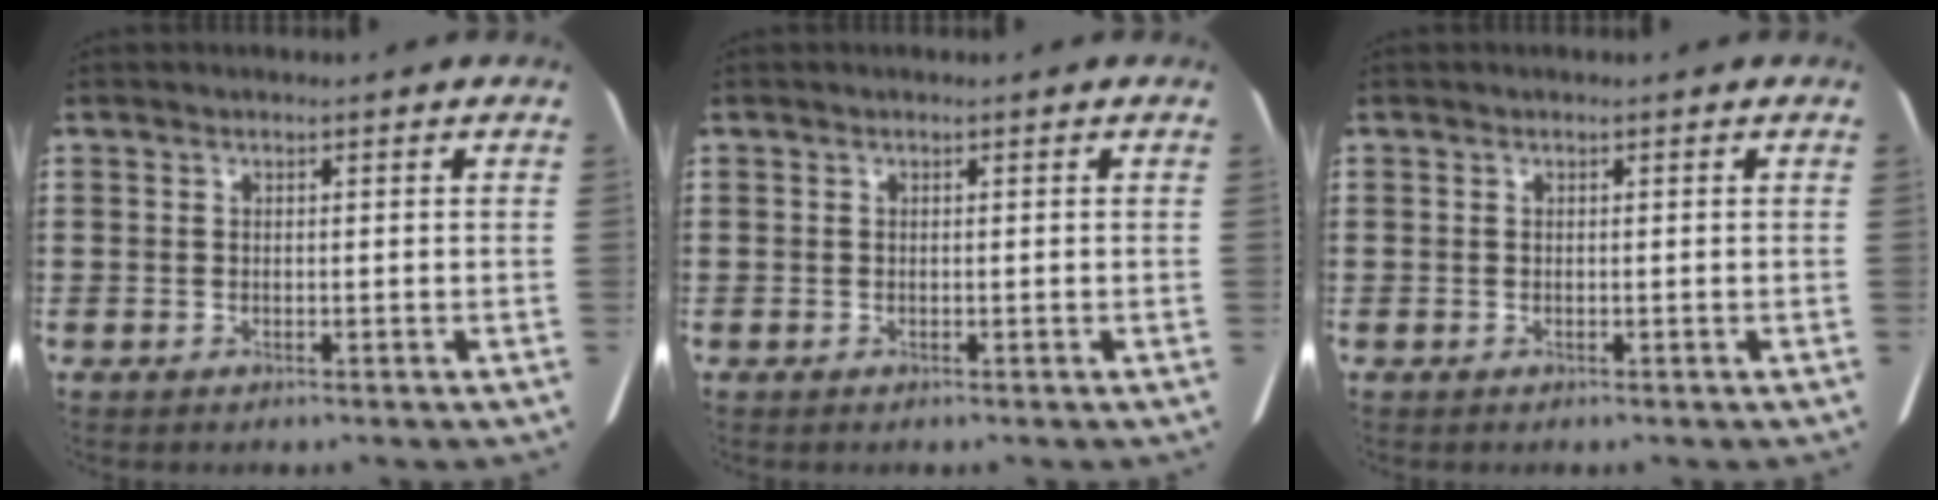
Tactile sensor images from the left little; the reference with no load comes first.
{"total": 0.0}
{"total": 0.0}